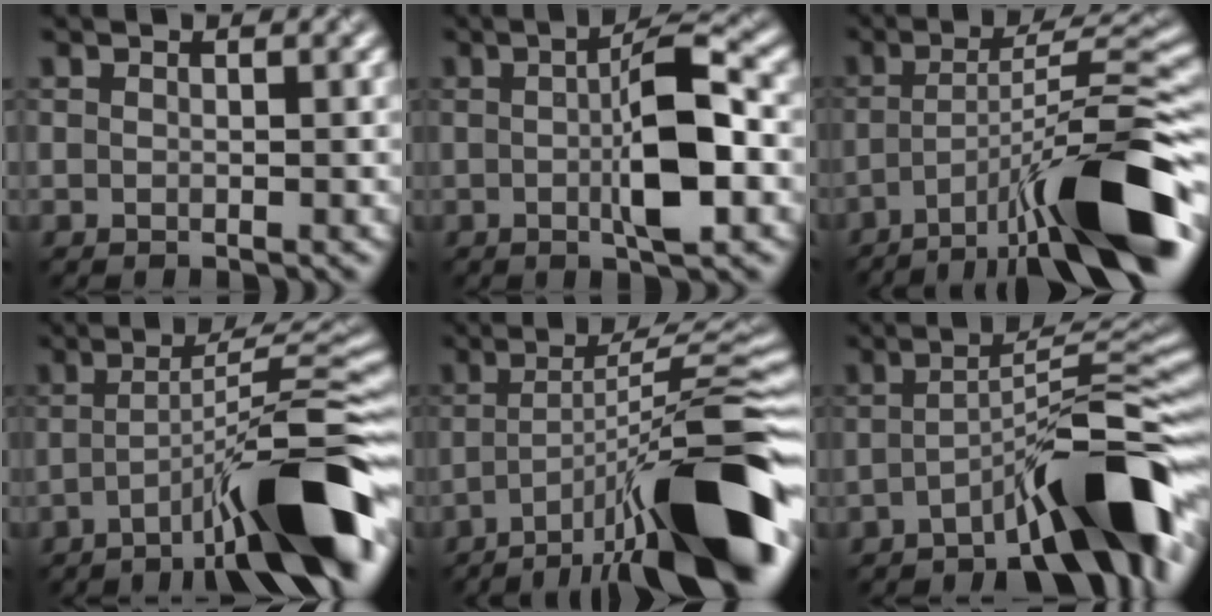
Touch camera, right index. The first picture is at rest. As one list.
[{"total": 5.7, "force": [-0.5, 0.9, 5.6], "torque": [-0.100, 0.012, 0.003]}, {"total": 13.2, "force": [-7.6, 2.2, 10.5], "torque": [-0.177, 0.017, -0.108]}, {"total": 11.8, "force": [-5.9, 1.5, 10.1], "torque": [-0.141, 0.023, -0.083]}, {"total": 15.4, "force": [-8.3, 3.3, 12.6], "torque": [-0.196, 0.022, -0.121]}, {"total": 10.6, "force": [-6.4, 1.7, 8.4], "torque": [-0.108, 0.028, -0.094]}]